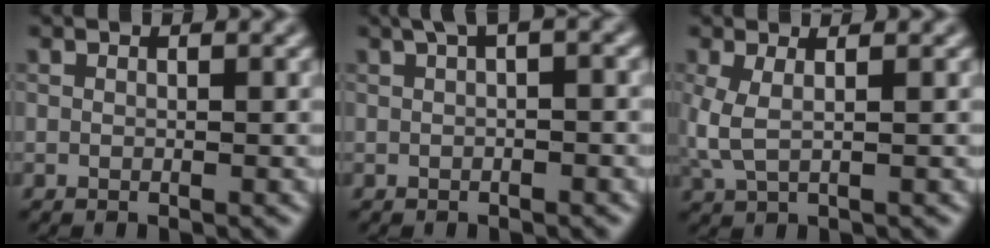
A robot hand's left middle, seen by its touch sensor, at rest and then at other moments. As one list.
[{"total": 2.4, "force": [0.8, 0.6, 2.2], "torque": [-0.031, 0.013, 0.010]}, {"total": 2.4, "force": [0.4, 0.7, 2.2], "torque": [-0.059, 0.001, 0.006]}]